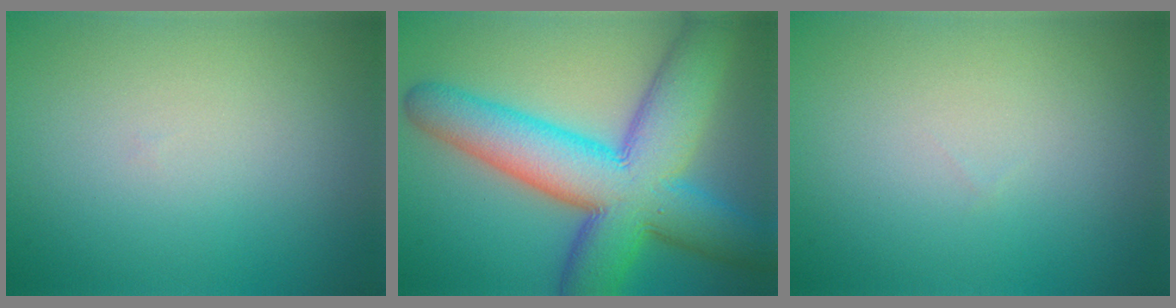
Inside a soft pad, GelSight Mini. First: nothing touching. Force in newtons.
{"total": 12.8, "press": 12.8, "slide": 0.3}
{"total": 0.0}